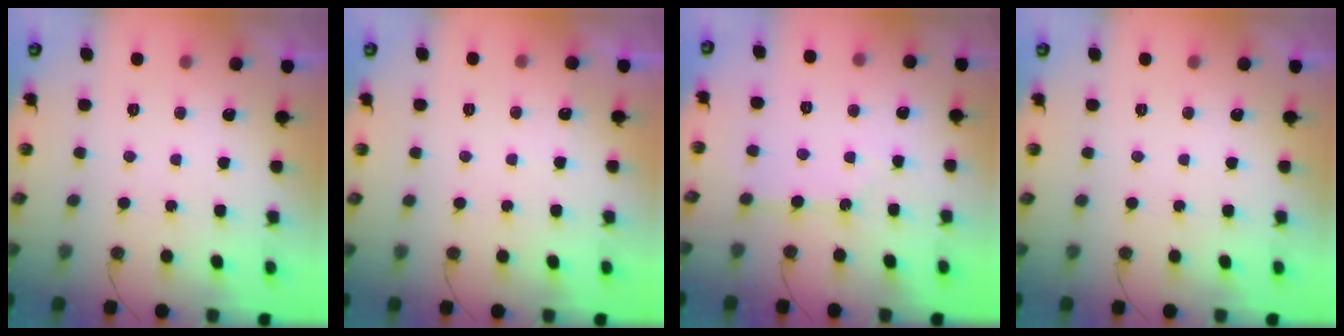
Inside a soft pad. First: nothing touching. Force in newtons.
{"total": 3.9, "press": 3.8, "slide": 0.5}
{"total": 3.6, "press": 3.5, "slide": 0.2}
{"total": 0.0}